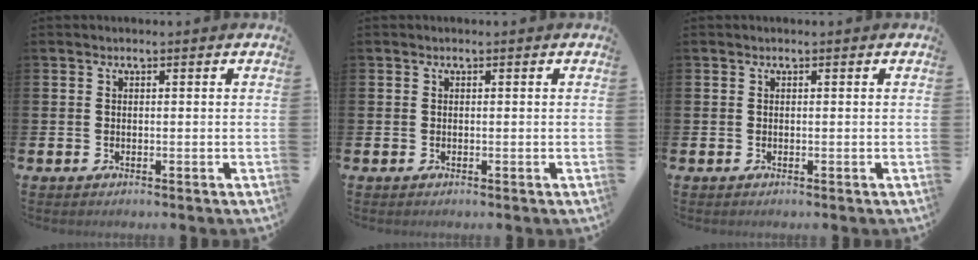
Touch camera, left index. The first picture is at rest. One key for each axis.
{"total": 0.0}
{"total": 0.0}